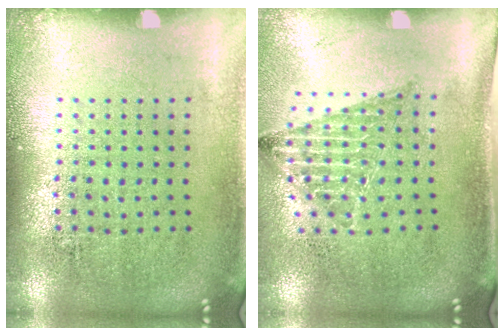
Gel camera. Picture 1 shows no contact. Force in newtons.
{"total": 1.3, "press": 1.1, "slide": 0.7}